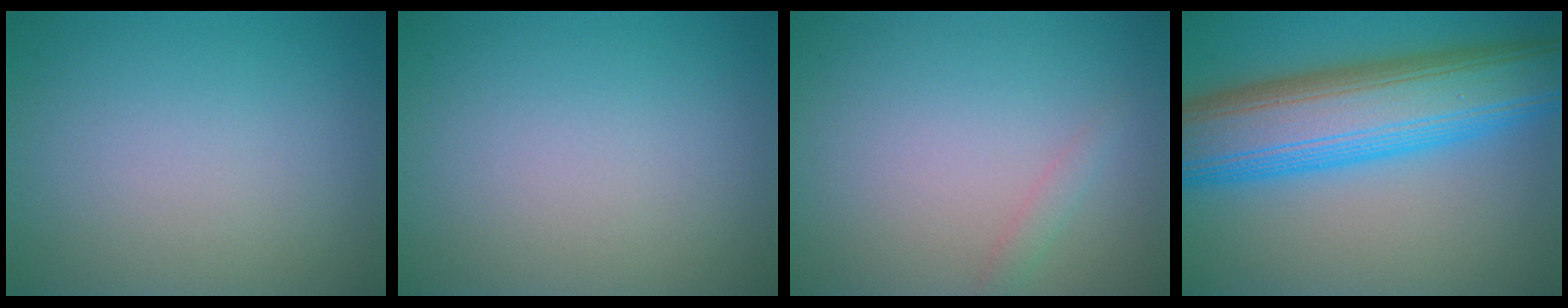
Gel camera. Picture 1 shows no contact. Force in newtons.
{"total": 0.0}
{"total": 0.9, "press": 0.9, "slide": 0.0}
{"total": 12.5, "press": 12.5, "slide": 0.0}